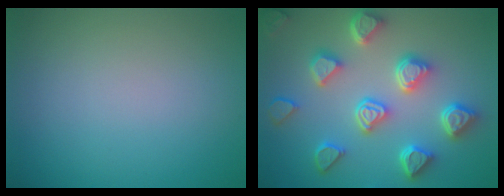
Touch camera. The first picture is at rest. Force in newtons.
{"total": 7.0, "press": 6.0, "slide": 3.6}